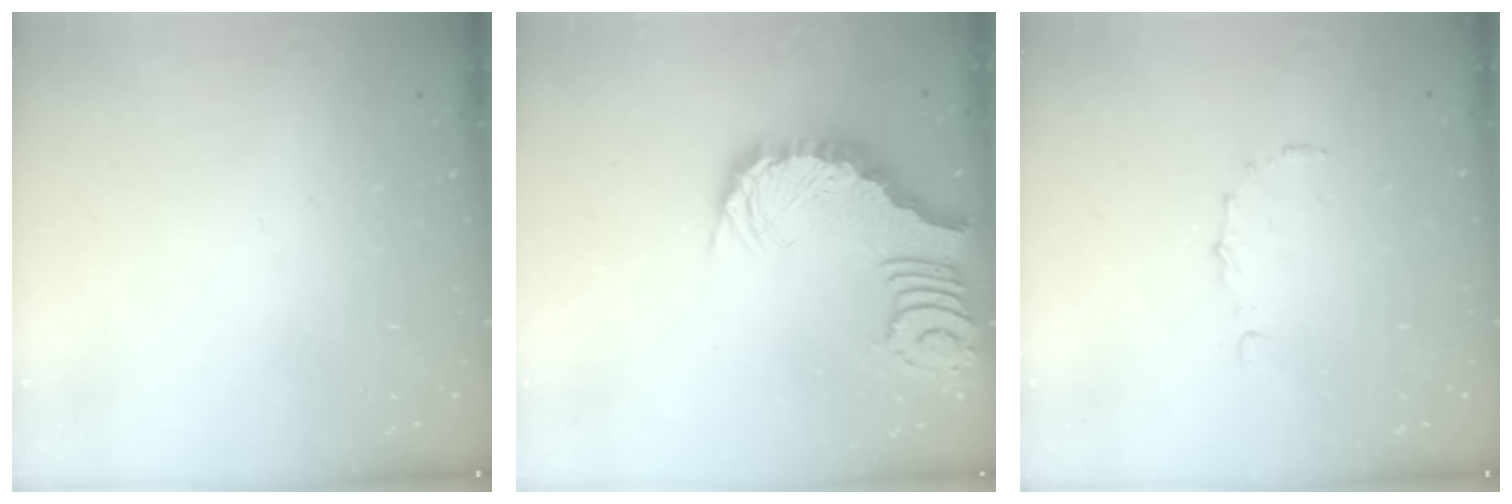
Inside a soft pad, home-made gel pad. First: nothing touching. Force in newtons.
{"total": 3.8, "press": 3.8, "slide": 0.7}
{"total": 6.0, "press": 6.0, "slide": 0.4}